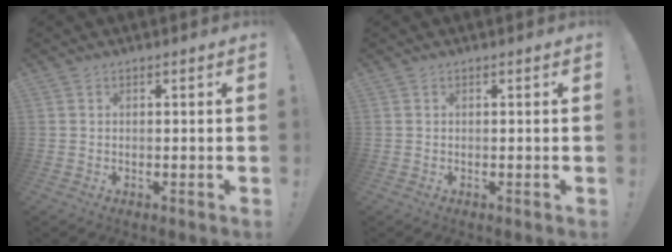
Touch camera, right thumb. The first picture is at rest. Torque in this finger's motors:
{"motor_torque": [-0.01, 0.00, -0.05, 0.05, 0.01]}